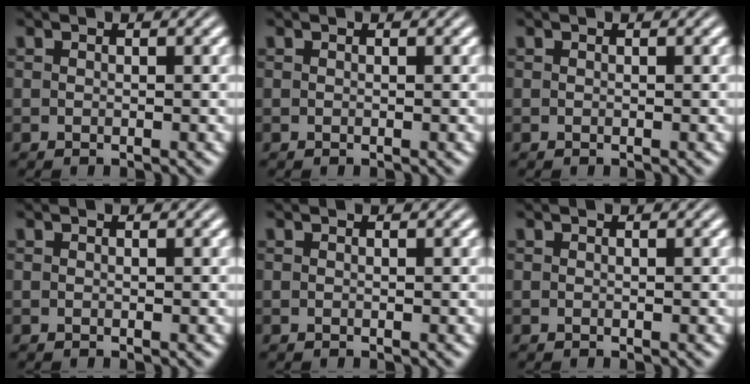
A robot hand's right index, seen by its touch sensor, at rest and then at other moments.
{"total": 0.0}
{"total": 0.0}
{"total": 0.0}
{"total": 0.0}
{"total": 0.0}